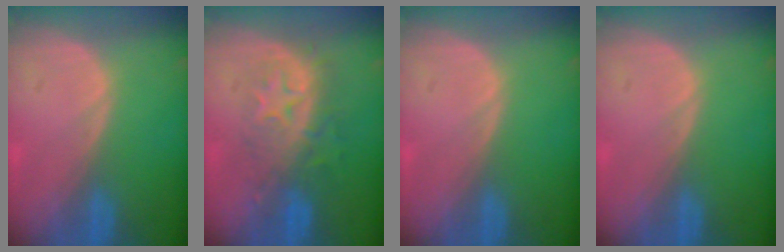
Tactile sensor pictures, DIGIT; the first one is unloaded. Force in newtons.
{"total": 8.2, "press": 7.7, "slide": 2.8}
{"total": 0.0}
{"total": 0.0}